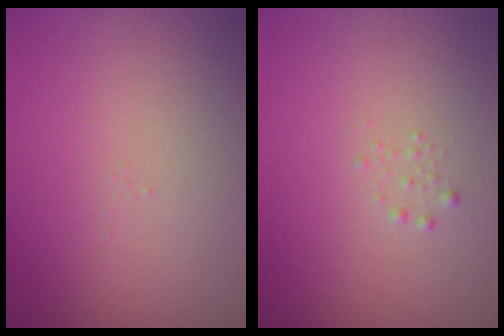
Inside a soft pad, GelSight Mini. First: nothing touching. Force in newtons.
{"total": 0.6, "press": 0.6, "slide": 0.0}